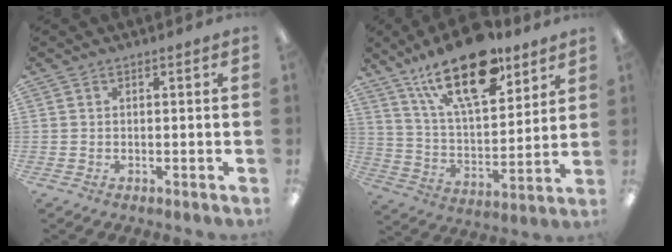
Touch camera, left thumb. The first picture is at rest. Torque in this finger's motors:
{"motor_torque": [0.43, 0.47, 1.63, -1.14, 0.18]}